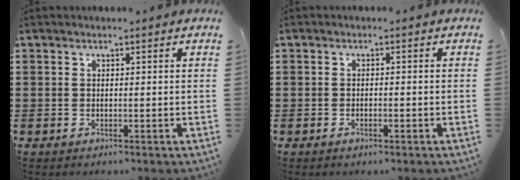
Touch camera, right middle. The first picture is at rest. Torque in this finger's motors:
{"motor_torque": [-0.29, 0.43, -0.02, -0.01]}